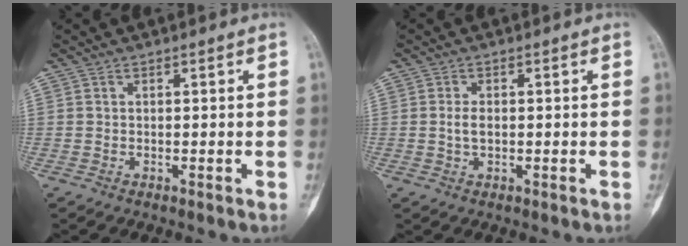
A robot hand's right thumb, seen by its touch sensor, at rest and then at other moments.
{"total": 2.1, "force": [-0.1, 1.2, 1.8], "torque": [-0.037, 0.000, -0.002]}